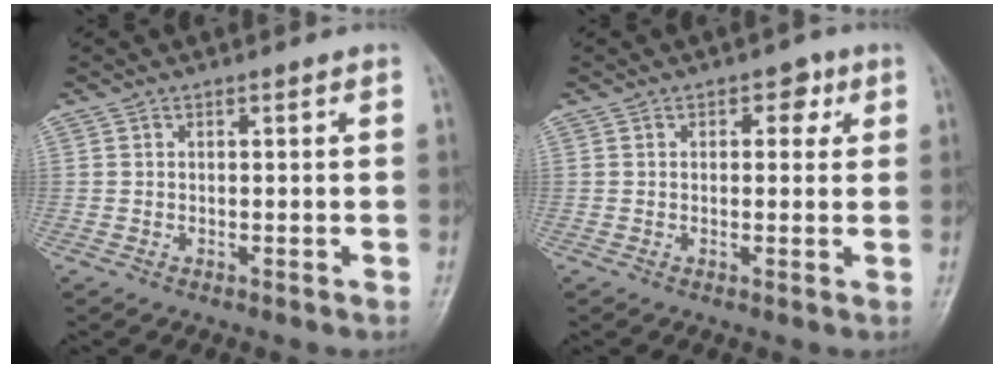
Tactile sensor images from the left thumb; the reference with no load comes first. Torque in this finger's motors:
{"motor_torque": [-0.06, 0.06, -0.03, -0.09, -0.05]}